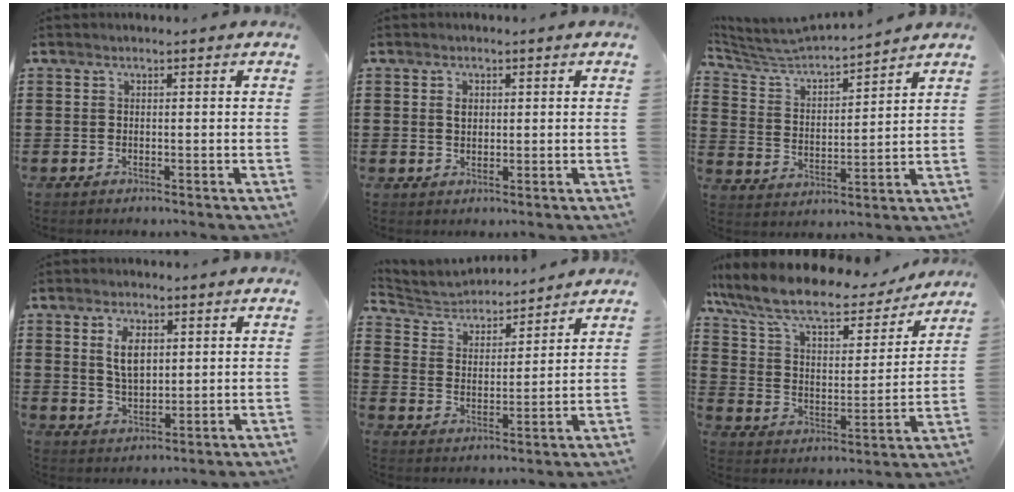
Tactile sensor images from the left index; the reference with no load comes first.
{"total": 1.7, "force": [0.5, 1.3, 1.0], "torque": [-0.014, 0.003, 0.008]}
{"total": 4.3, "force": [4.2, 0.4, 0.9], "torque": [-0.043, -0.034, 0.064]}
{"total": 5.4, "force": [1.8, 2.9, 4.2], "torque": [-0.077, 0.003, 0.027]}
{"total": 4.3, "force": [4.2, 0.8, 0.2], "torque": [-0.029, -0.027, 0.070]}
{"total": 9.9, "force": [8.4, 2.2, 4.7], "torque": [-0.125, -0.049, 0.143]}